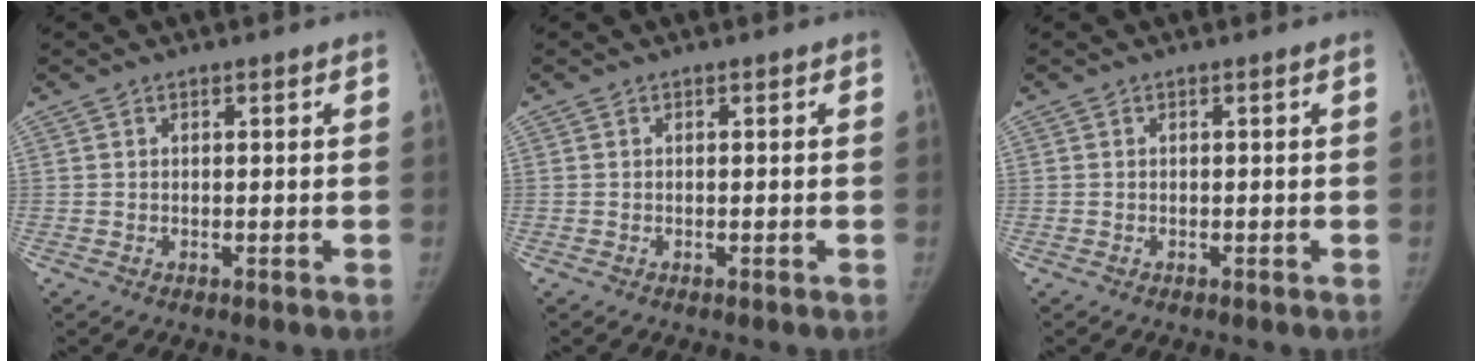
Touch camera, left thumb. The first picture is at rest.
{"total": 0.0}
{"total": 0.0}